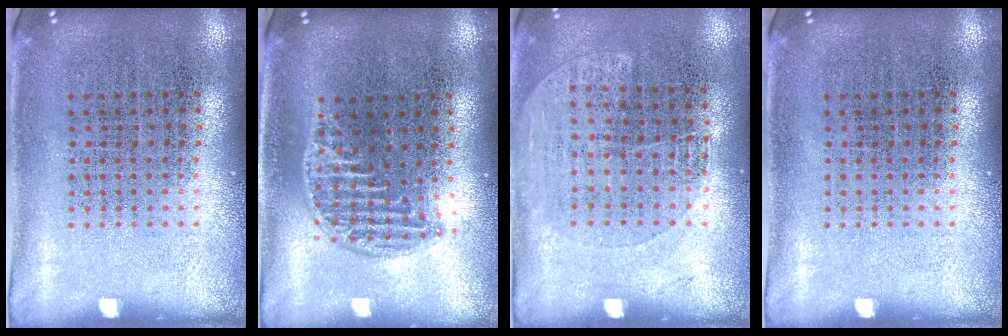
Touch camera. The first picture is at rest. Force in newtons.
{"total": 1.3, "press": 1.1, "slide": 0.6}
{"total": 1.1, "press": 0.9, "slide": 0.6}
{"total": 0.0}